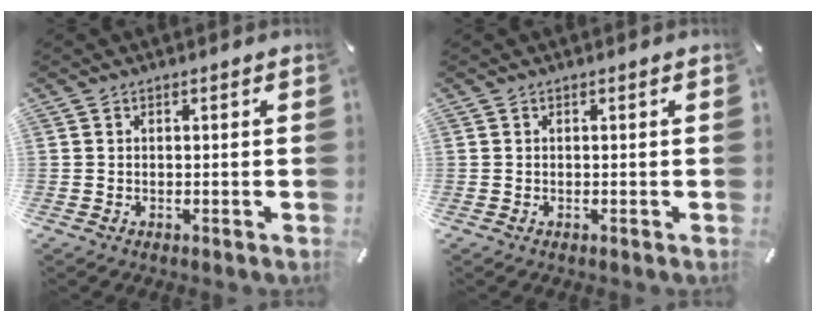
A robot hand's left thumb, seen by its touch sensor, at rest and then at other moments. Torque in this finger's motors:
{"motor_torque": [-0.09, -0.09, 0.01, 0.02, 0.00]}